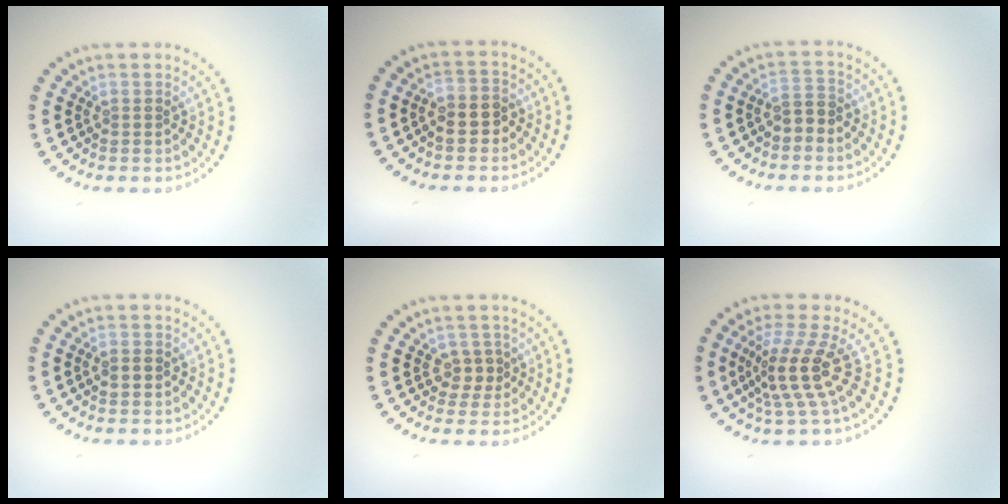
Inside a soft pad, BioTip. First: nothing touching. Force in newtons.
{"total": 2.0, "press": 1.9, "slide": 0.6}
{"total": 1.9, "press": 1.8, "slide": 0.8}
{"total": 1.7, "press": 1.7, "slide": 0.0}
{"total": 1.7, "press": 1.5, "slide": 0.8}
{"total": 4.1, "press": 2.9, "slide": 3.0}